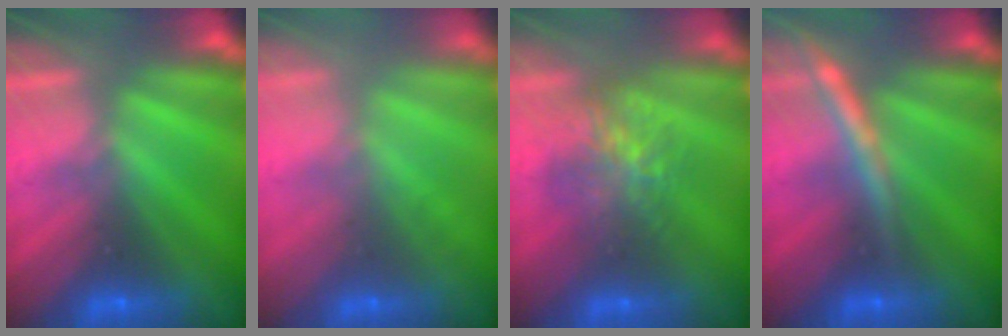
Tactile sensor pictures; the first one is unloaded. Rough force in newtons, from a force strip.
{"total": 2.5}
{"total": 7.1}
{"total": 2.8}